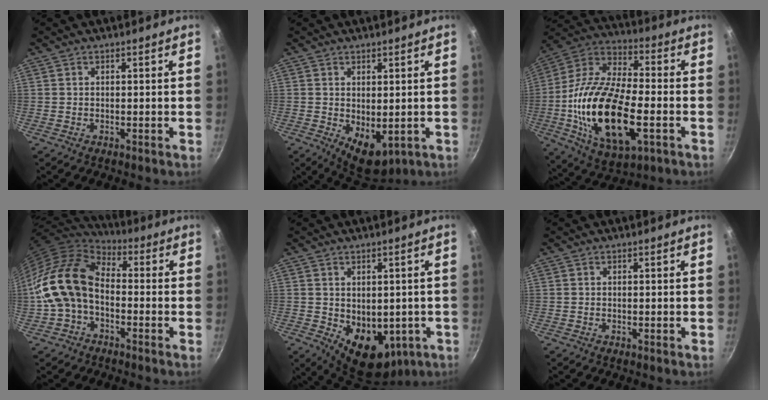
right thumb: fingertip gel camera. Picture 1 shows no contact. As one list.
[{"total": 6.7, "force": [-0.2, 4.0, 5.4], "torque": [-0.057, -0.016, 0.012]}, {"total": 25.0, "force": [-5.2, 11.9, 21.3], "torque": [-0.406, 0.022, -0.099]}, {"total": 14.1, "force": [-2.3, 9.7, 9.9], "torque": [-0.166, 0.044, -0.059]}, {"total": 11.9, "force": [-1.9, 8.4, 8.2], "torque": [-0.085, -0.018, 0.001]}, {"total": 0.0}]